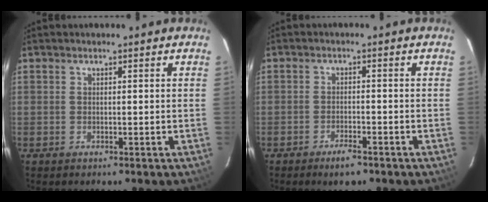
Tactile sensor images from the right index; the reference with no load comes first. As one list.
[{"total": 3.6, "force": [-2.6, 1.1, 2.2], "torque": [-0.049, -0.001, -0.046]}]